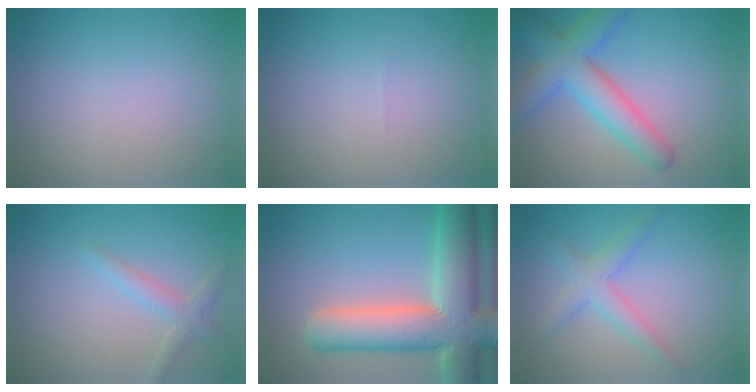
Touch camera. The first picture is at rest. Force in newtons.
{"total": 0.0}
{"total": 6.5, "press": 6.5, "slide": 0.1}
{"total": 1.9, "press": 1.9, "slide": 0.1}
{"total": 11.2, "press": 11.2, "slide": 1.2}
{"total": 2.9, "press": 2.9, "slide": 0.1}